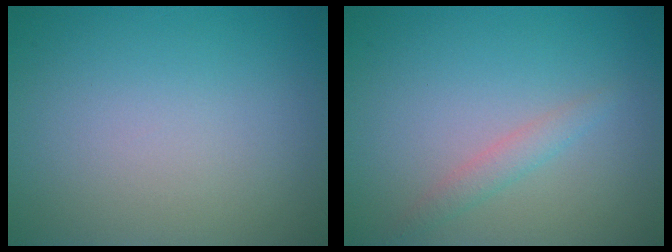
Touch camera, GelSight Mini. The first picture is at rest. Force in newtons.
{"total": 1.0, "press": 1.0, "slide": 0.1}